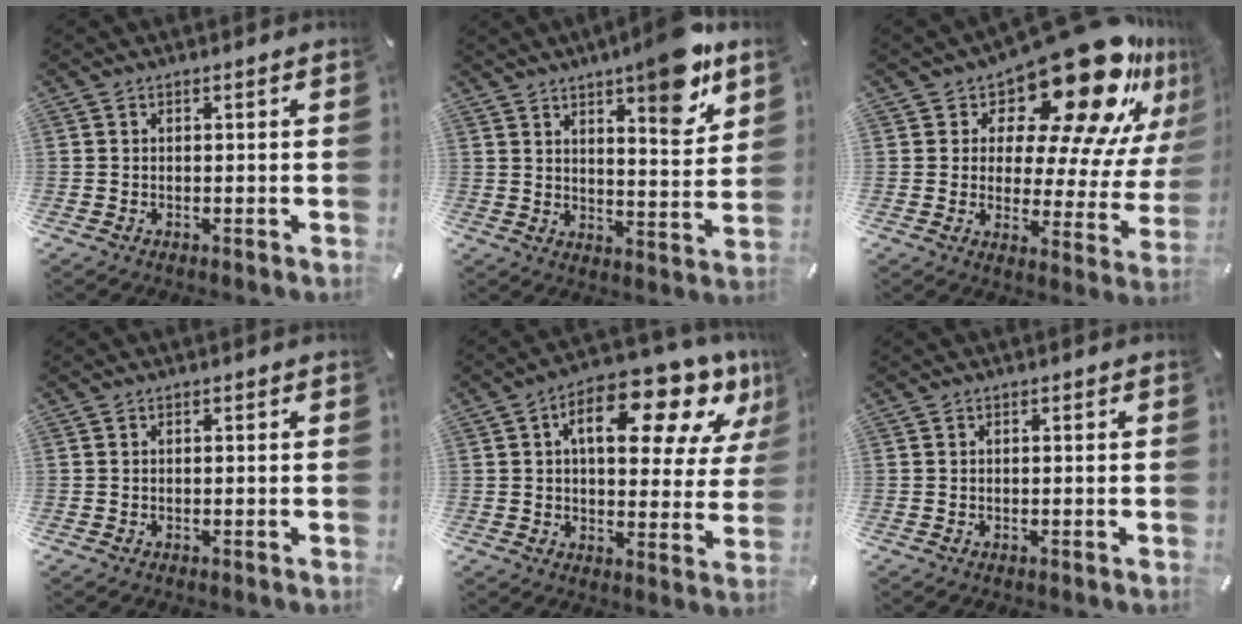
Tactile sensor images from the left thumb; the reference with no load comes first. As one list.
[{"total": 12.1, "force": [8.5, 3.1, 8.0], "torque": [-0.096, -0.063, 0.137]}, {"total": 24.7, "force": [16.8, 9.9, 15.2], "torque": [-0.195, -0.135, 0.273]}, {"total": 0.0}, {"total": 18.4, "force": [9.7, 8.3, 13.3], "torque": [-0.184, -0.057, 0.152]}, {"total": 0.0}]